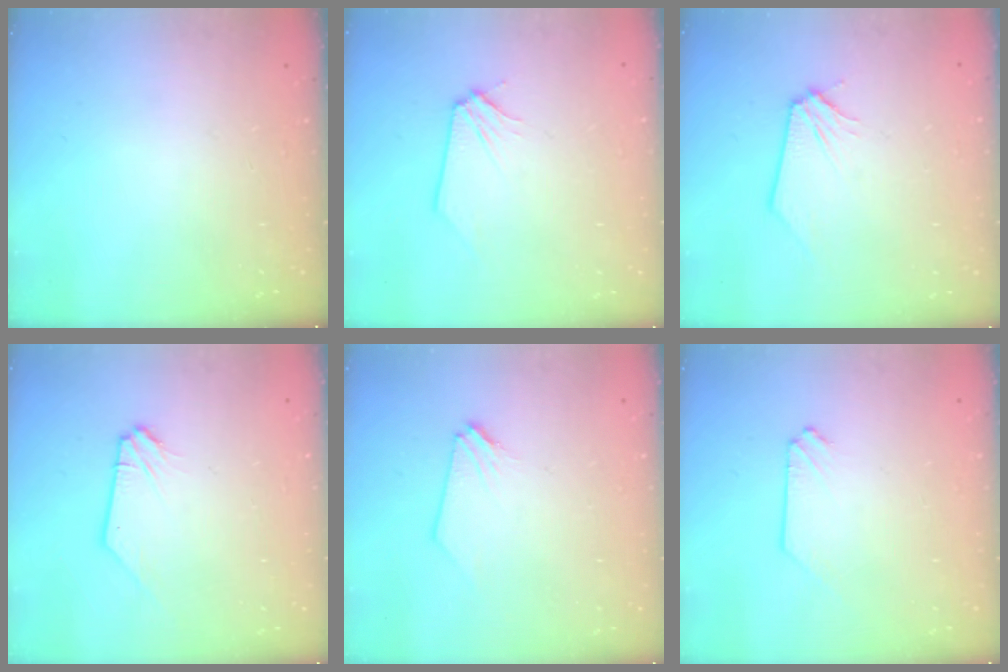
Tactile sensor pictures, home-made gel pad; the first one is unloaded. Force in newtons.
{"total": 0.0}
{"total": 0.0}
{"total": 0.8, "press": 0.7, "slide": 0.1}
{"total": 0.0}
{"total": 0.0}